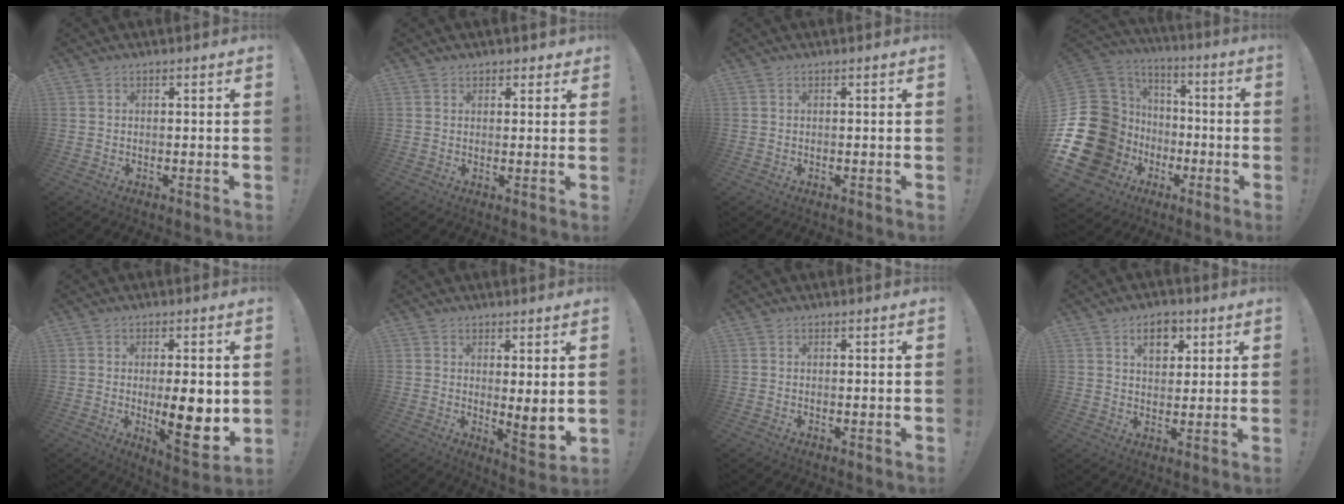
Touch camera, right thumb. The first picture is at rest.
{"total": 2.3, "force": [1.3, 1.8, 0.5], "torque": [0.010, -0.010, 0.021]}
{"total": 0.0}
{"total": 29.1, "force": [-6.1, 23.3, 16.3], "torque": [-0.317, 0.007, -0.021]}
{"total": 12.6, "force": [-0.7, 3.1, 12.2], "torque": [-0.176, -0.019, -0.009]}
{"total": 5.5, "force": [1.6, 0.8, 5.2], "torque": [-0.050, -0.040, 0.029]}
{"total": 0.0}
{"total": 8.1, "force": [3.9, 5.3, 4.6], "torque": [-0.062, -0.006, 0.068]}